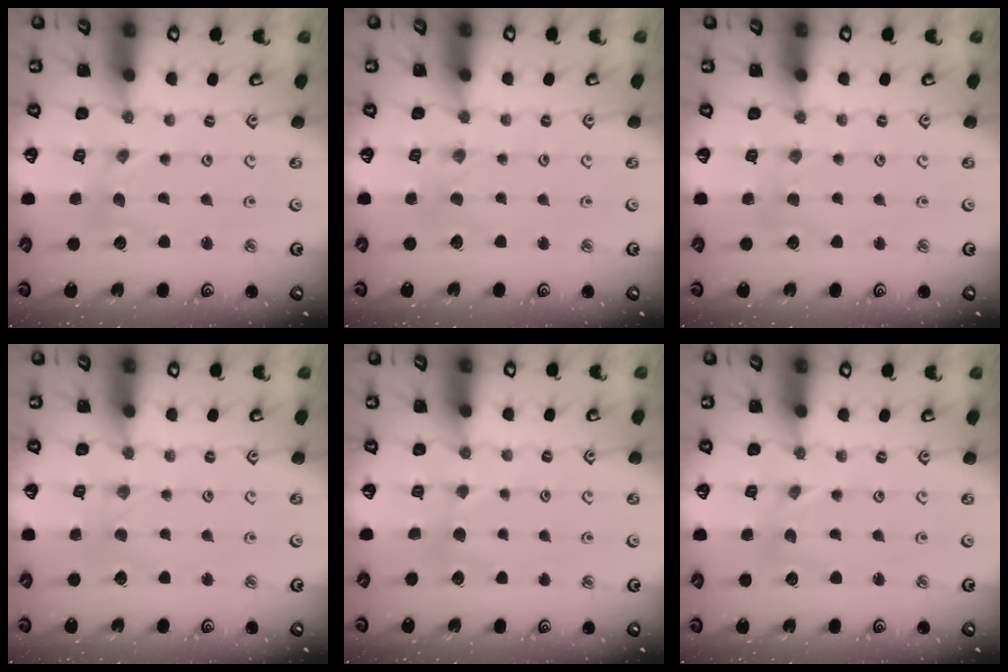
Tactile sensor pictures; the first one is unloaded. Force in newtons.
{"total": 0.0}
{"total": 2.3, "press": 2.3, "slide": 0.3}
{"total": 0.0}
{"total": 2.4, "press": 2.4, "slide": 0.3}
{"total": 0.0}